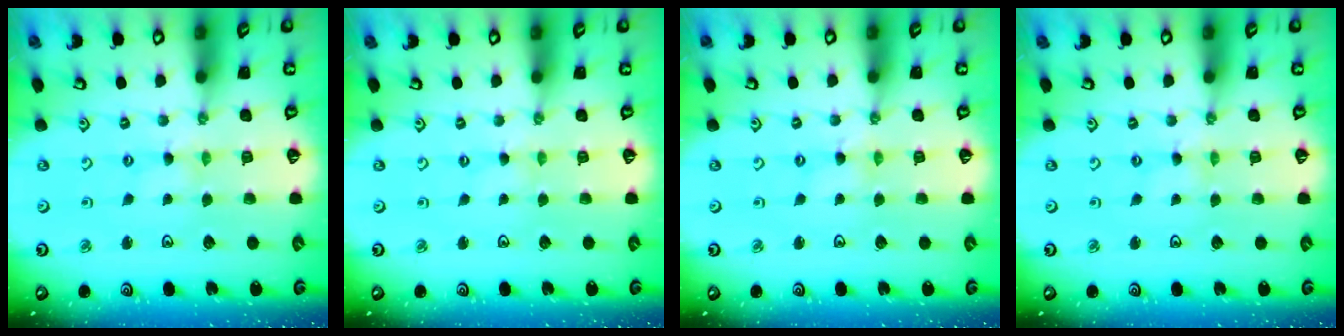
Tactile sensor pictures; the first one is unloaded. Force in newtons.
{"total": 0.0}
{"total": 0.9, "press": 0.9, "slide": 0.2}
{"total": 0.0}